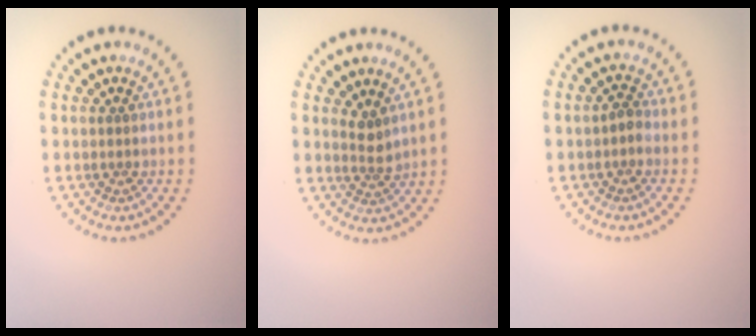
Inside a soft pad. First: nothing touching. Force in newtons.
{"total": 1.7, "press": 1.3, "slide": 1.1}
{"total": 1.0, "press": 0.9, "slide": 0.4}